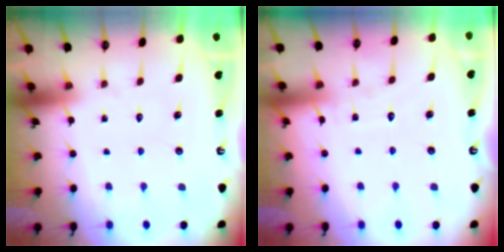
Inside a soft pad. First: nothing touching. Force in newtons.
{"total": 4.7, "press": 4.7, "slide": 0.5}